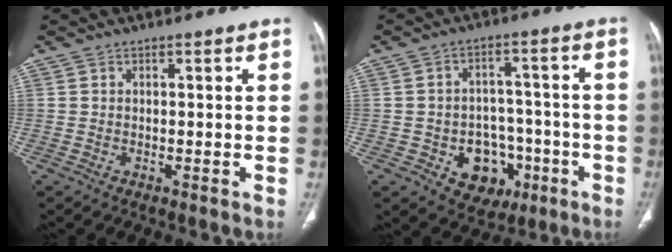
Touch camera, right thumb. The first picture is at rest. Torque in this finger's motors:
{"motor_torque": [3.79, 0.92, 0.65, -0.56, 0.01]}